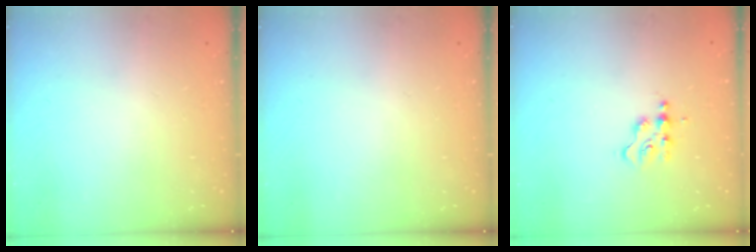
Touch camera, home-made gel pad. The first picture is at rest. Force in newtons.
{"total": 0.0}
{"total": 2.9, "press": 2.9, "slide": 0.4}